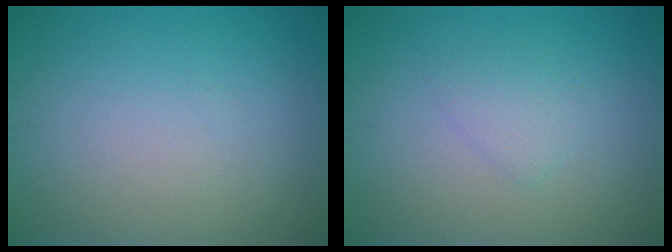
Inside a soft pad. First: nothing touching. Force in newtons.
{"total": 1.5, "press": 1.5, "slide": 0.1}